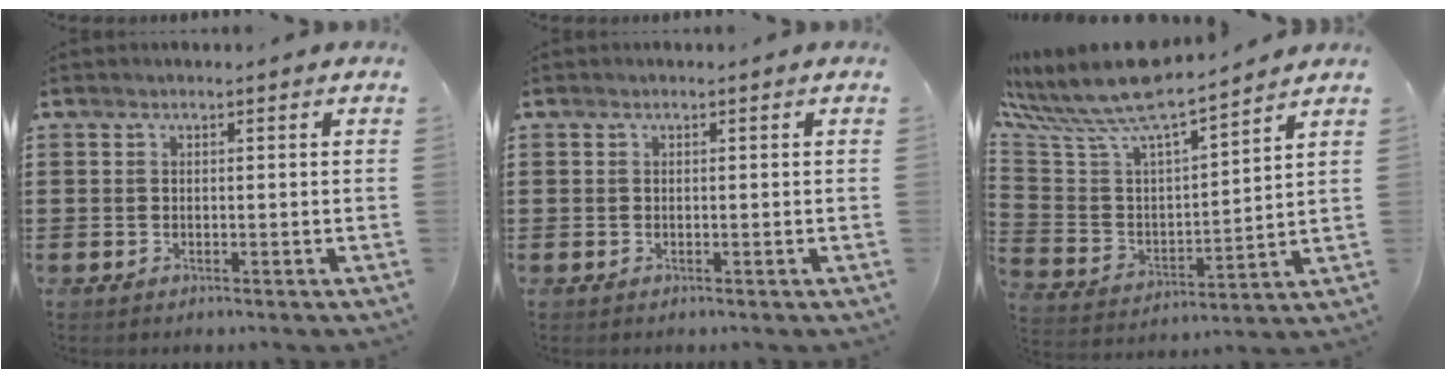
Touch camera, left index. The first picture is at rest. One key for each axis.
{"total": 0.0}
{"total": 8.9, "fx": 8.3, "fy": 0.6, "fz": 3.3, "tx": -0.105, "ty": -0.064, "tz": 0.138}